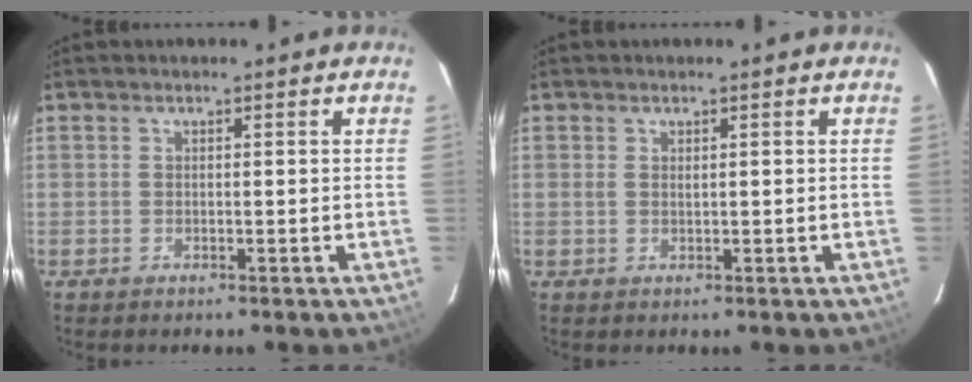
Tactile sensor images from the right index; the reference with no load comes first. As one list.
[{"total": 0.7, "force": [0.3, 0.4, 0.6], "torque": [-0.011, 0.001, 0.005]}]